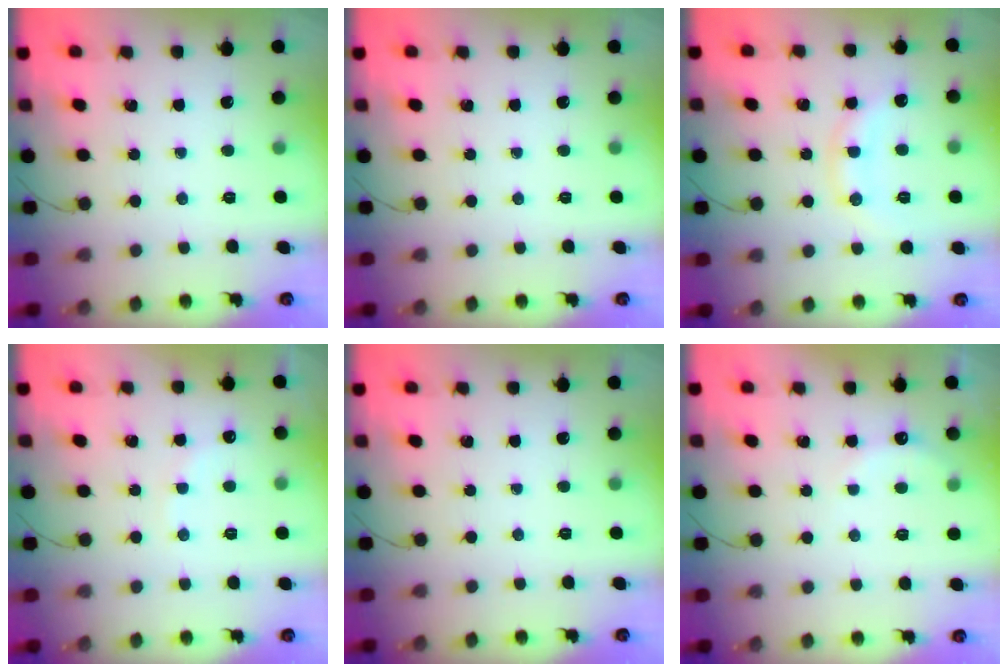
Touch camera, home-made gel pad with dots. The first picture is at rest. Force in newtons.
{"total": 0.0}
{"total": 9.2, "press": 9.2, "slide": 0.3}
{"total": 5.3, "press": 5.2, "slide": 1.0}
{"total": 0.0}
{"total": 3.9, "press": 3.7, "slide": 1.2}